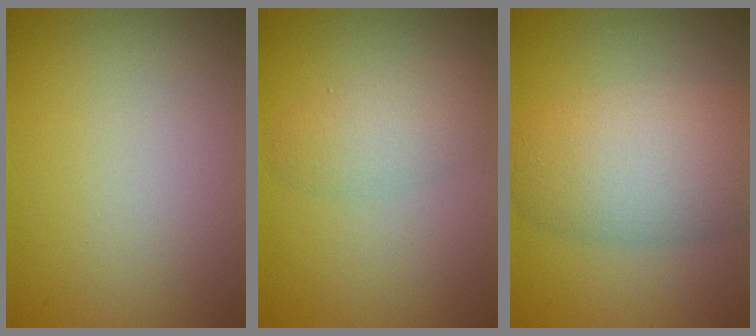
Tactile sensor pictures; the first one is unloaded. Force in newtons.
{"total": 2.8, "press": 2.8, "slide": 0.1}
{"total": 7.3, "press": 7.2, "slide": 0.3}